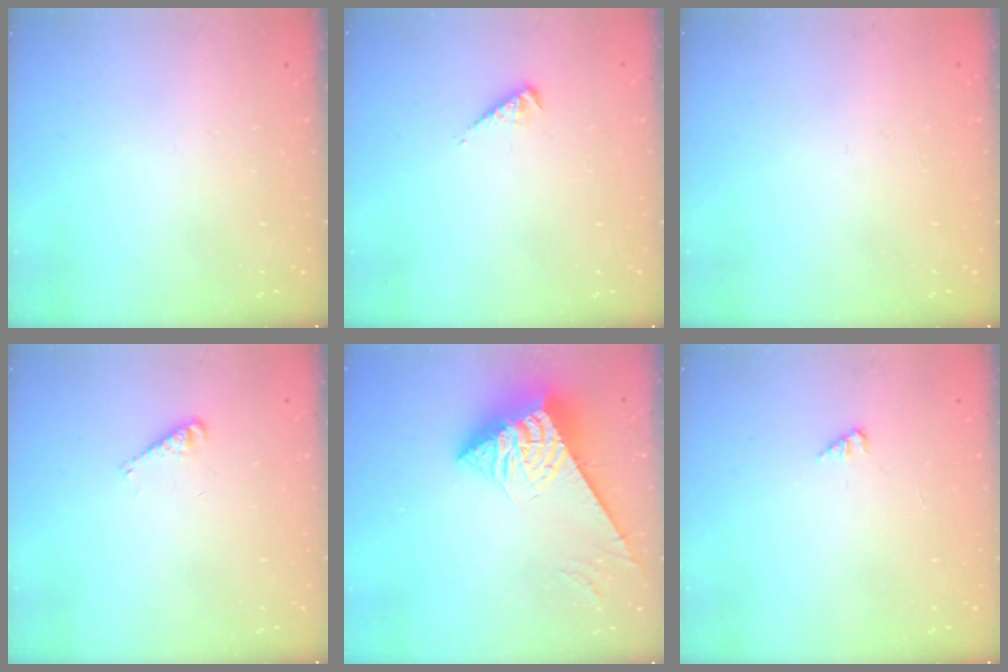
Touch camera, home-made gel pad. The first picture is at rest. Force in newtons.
{"total": 3.1, "press": 3.0, "slide": 0.6}
{"total": 0.0}
{"total": 2.7, "press": 2.7, "slide": 0.4}
{"total": 8.2, "press": 8.2, "slide": 0.4}
{"total": 0.9, "press": 0.9, "slide": 0.2}